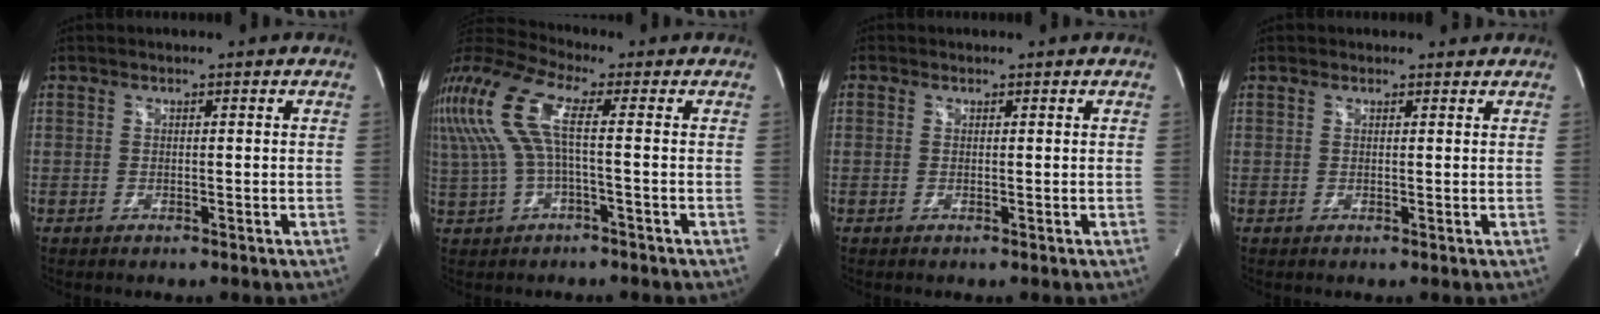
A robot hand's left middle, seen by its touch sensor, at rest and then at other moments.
{"total": 11.1, "force": [1.4, 2.2, 10.8], "torque": [-0.248, 0.041, 0.023]}
{"total": 1.0, "force": [-0.5, -0.7, -0.5], "torque": [0.011, -0.011, -0.011]}
{"total": 1.3, "force": [1.0, 0.8, -0.2], "torque": [0.007, 0.009, 0.010]}